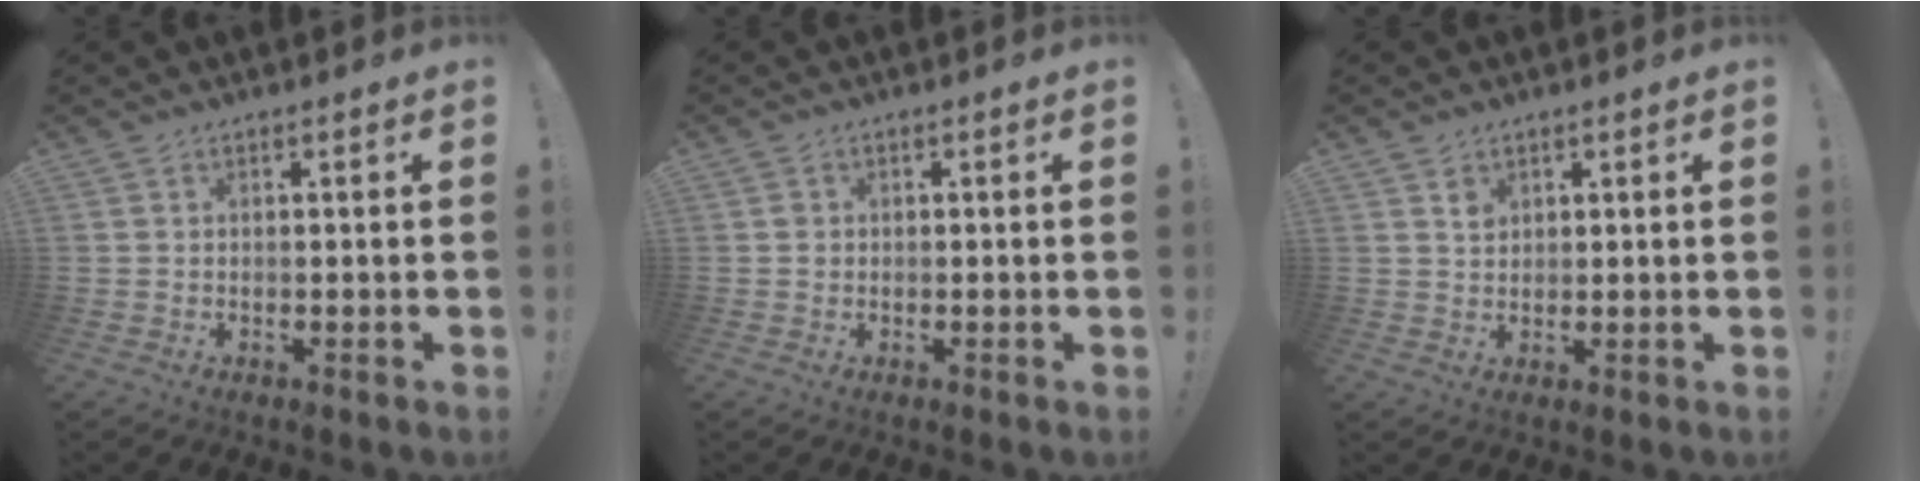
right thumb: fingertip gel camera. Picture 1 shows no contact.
{"total": 1.1, "force": [0.0, 1.0, 0.3], "torque": [-0.002, 0.002, -0.001]}
{"total": 2.3, "force": [1.5, 1.6, 0.7], "torque": [0.005, -0.014, 0.023]}